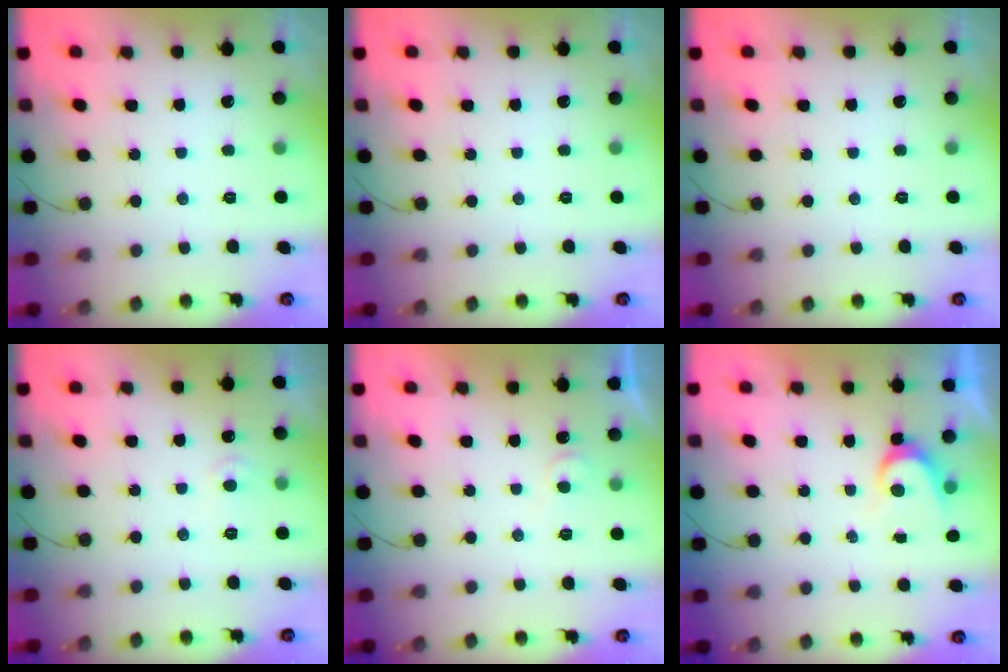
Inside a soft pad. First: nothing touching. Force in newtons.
{"total": 0.0}
{"total": 0.0}
{"total": 3.6, "press": 3.6, "slide": 0.4}
{"total": 4.3, "press": 4.3, "slide": 0.6}
{"total": 4.1, "press": 4.1, "slide": 0.5}